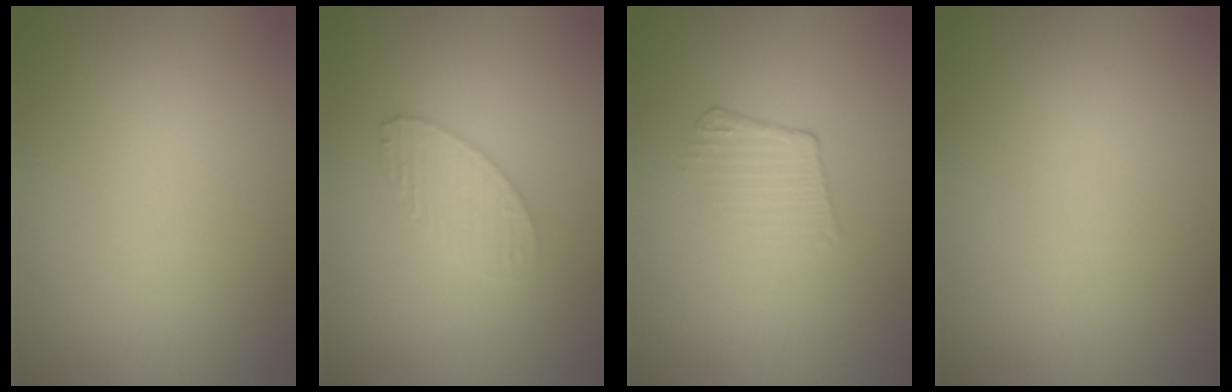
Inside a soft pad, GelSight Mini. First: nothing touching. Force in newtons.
{"total": 2.3, "press": 2.3, "slide": 0.2}
{"total": 1.5, "press": 0.7, "slide": 1.4}
{"total": 0.0}